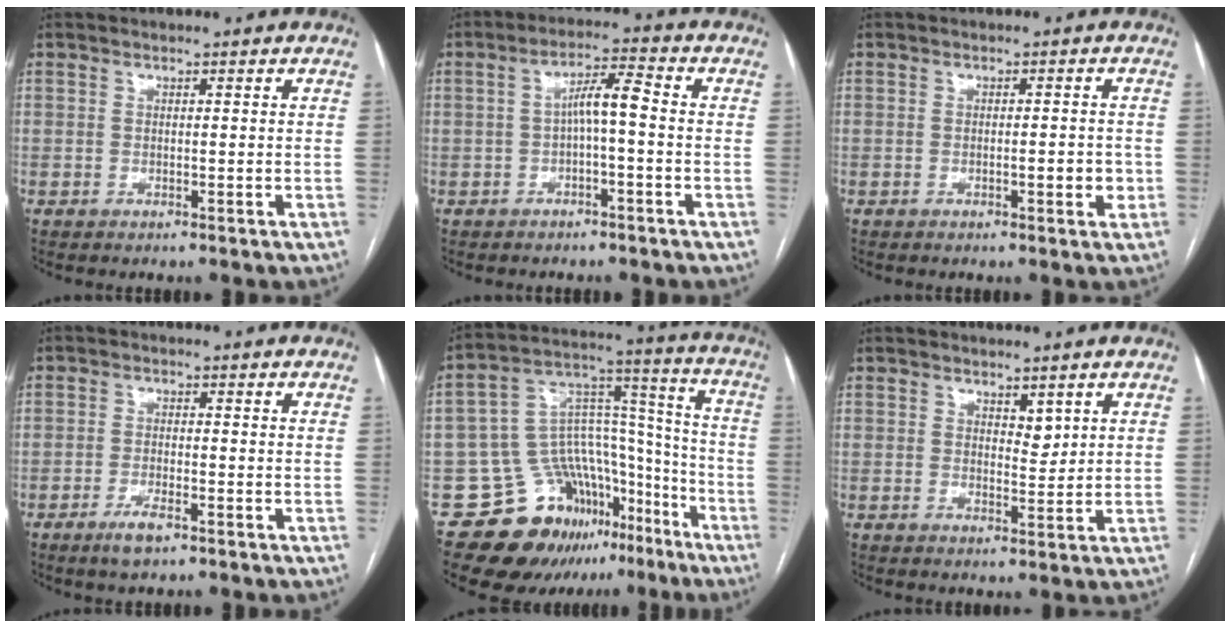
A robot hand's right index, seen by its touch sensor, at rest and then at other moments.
{"total": 5.0, "force": [-0.5, 0.6, 5.0], "torque": [-0.082, 0.021, -0.008]}
{"total": 2.7, "force": [-0.7, 0.7, 2.5], "torque": [-0.037, 0.000, -0.008]}
{"total": 3.4, "force": [-2.3, 0.7, 2.5], "torque": [-0.051, -0.002, -0.040]}
{"total": 19.1, "force": [-12.4, 12.2, 7.9], "torque": [-0.106, 0.096, -0.186]}
{"total": 2.3, "force": [1.4, 1.1, 1.4], "torque": [-0.021, -0.006, 0.026]}